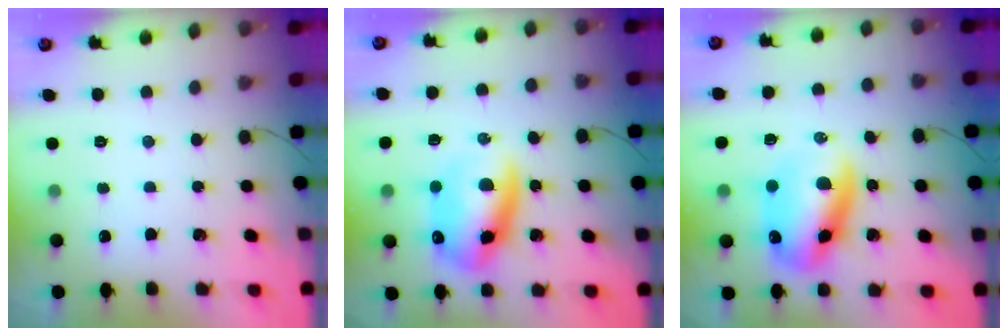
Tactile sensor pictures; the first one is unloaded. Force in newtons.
{"total": 14.3, "press": 13.8, "slide": 3.7}
{"total": 13.3, "press": 12.8, "slide": 3.5}